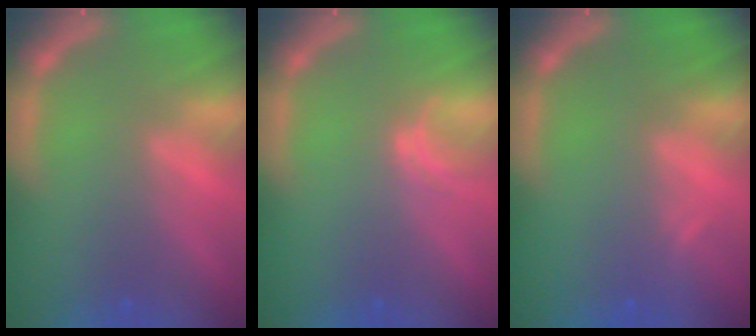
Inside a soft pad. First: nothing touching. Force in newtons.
{"total": 1.0}
{"total": 0.9}